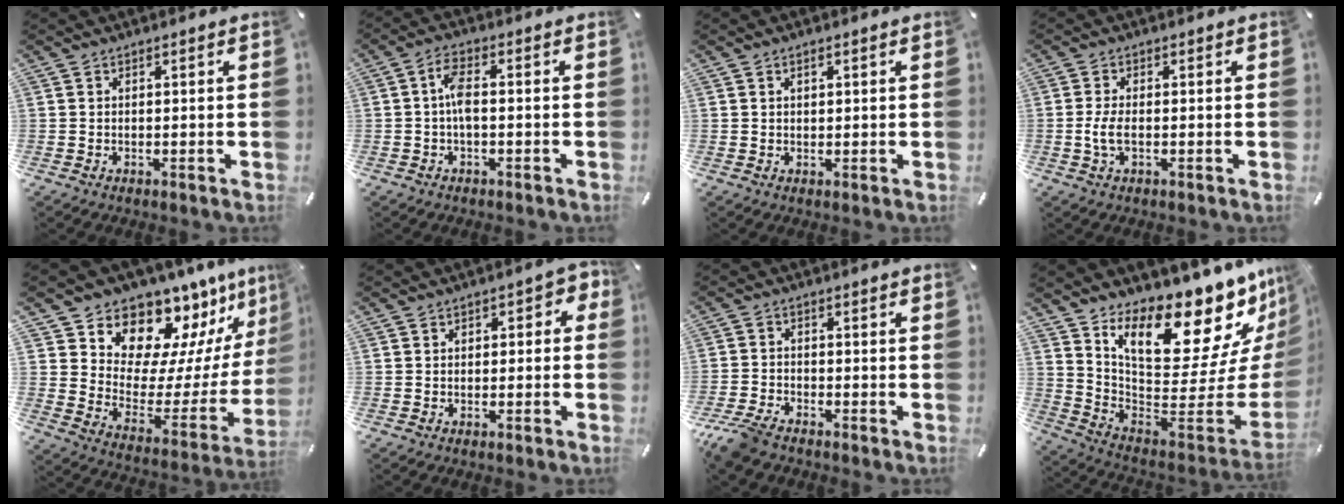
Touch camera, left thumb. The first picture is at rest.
{"total": 5.0, "force": [-0.5, 2.0, 4.5], "torque": [-0.095, 0.005, -0.014]}
{"total": 1.3, "force": [0.5, 0.8, 0.9], "torque": [-0.010, 0.001, 0.007]}
{"total": 4.1, "force": [-0.6, 1.8, 3.6], "torque": [-0.082, -0.003, -0.015]}
{"total": 13.5, "force": [12.2, 5.7, 1.3], "torque": [-0.026, -0.142, 0.206]}
{"total": 2.7, "force": [-1.0, 1.7, 1.8], "torque": [-0.025, 0.011, -0.024]}
{"total": 5.4, "force": [-4.6, 1.8, 2.1], "torque": [-0.061, 0.009, -0.094]}
{"total": 22.0, "force": [15.2, 8.7, 13.2], "torque": [-0.176, -0.123, 0.255]}